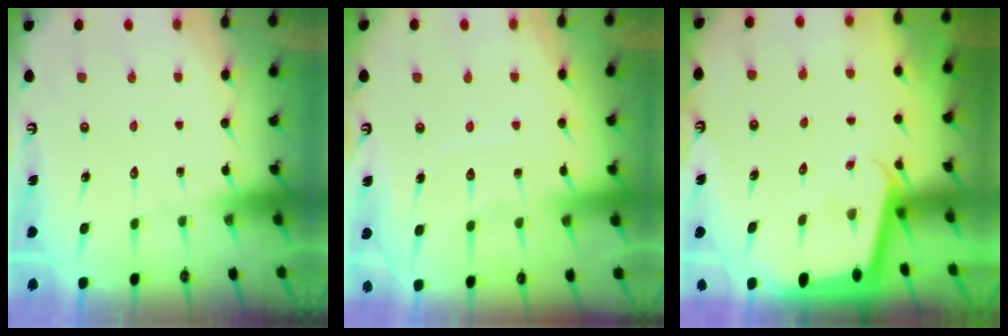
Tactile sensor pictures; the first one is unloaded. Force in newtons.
{"total": 6.6, "press": 6.6, "slide": 0.7}
{"total": 2.7, "press": 2.7, "slide": 0.1}